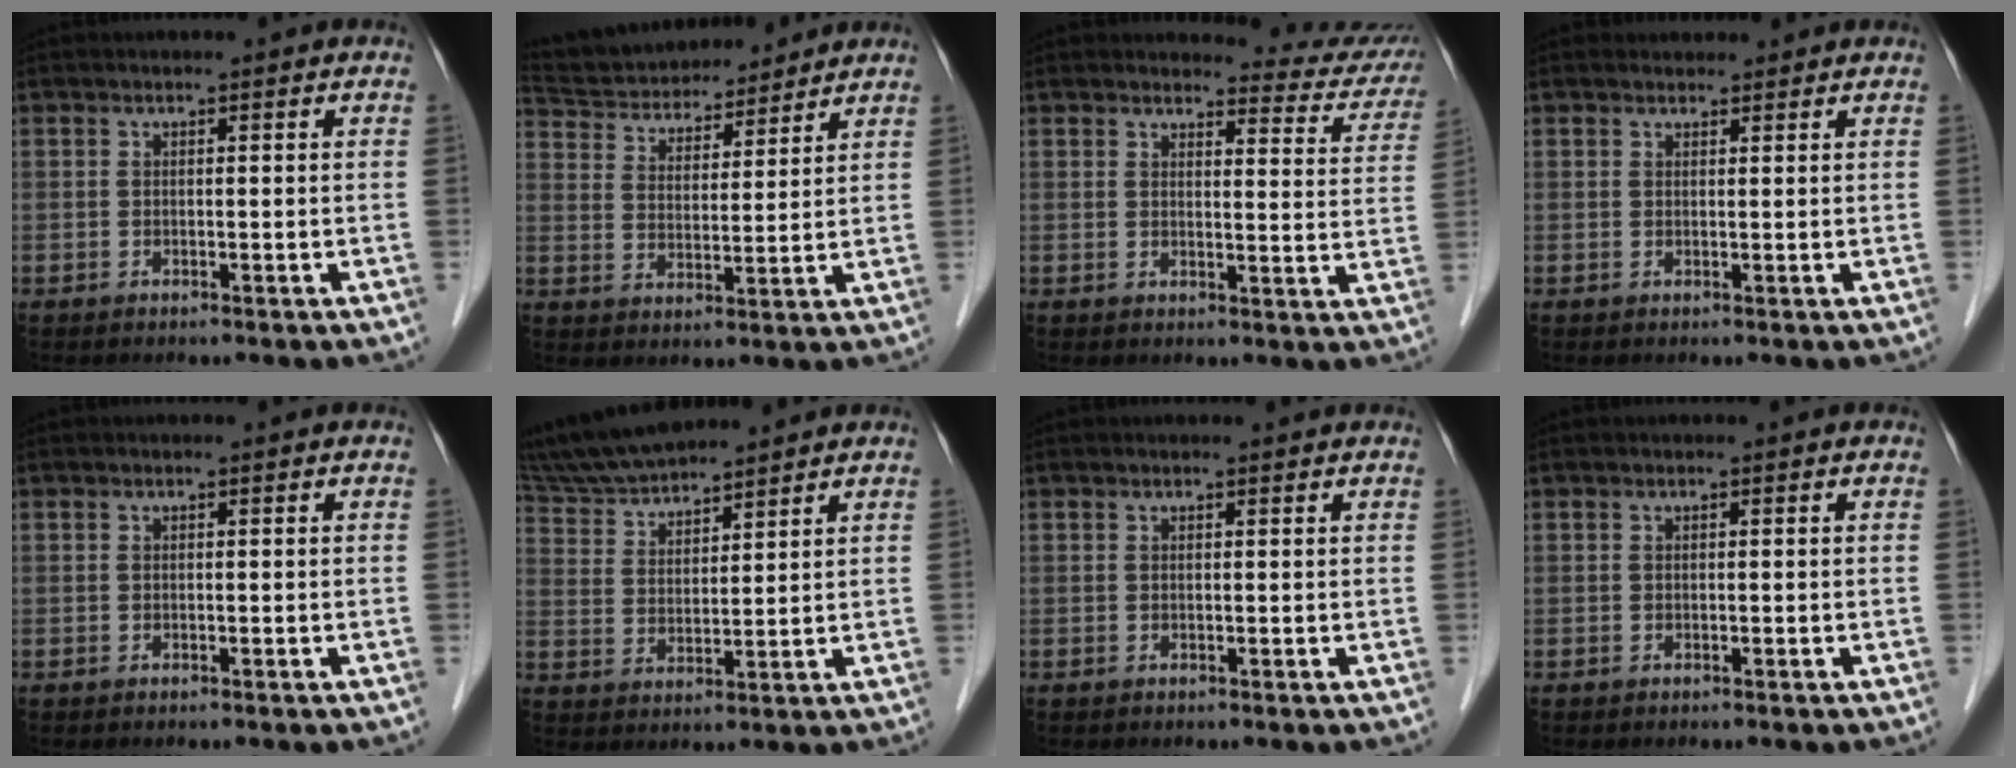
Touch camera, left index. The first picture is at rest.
{"total": 15.5, "force": [14.3, 4.1, 4.3], "torque": [-0.084, 0.031, 0.239]}
{"total": 10.8, "force": [10.6, 1.8, 0.5], "torque": [0.024, -0.056, 0.091]}
{"total": 1.6, "force": [1.5, 0.6, 0.0], "torque": [-0.005, 0.012, 0.022]}
{"total": 0.0}
{"total": 10.7, "force": [9.9, 1.4, 3.6], "torque": [-0.078, 0.028, 0.193]}
{"total": 1.2, "force": [1.2, 0.1, 0.1], "torque": [-0.012, 0.005, 0.012]}
{"total": 0.0}